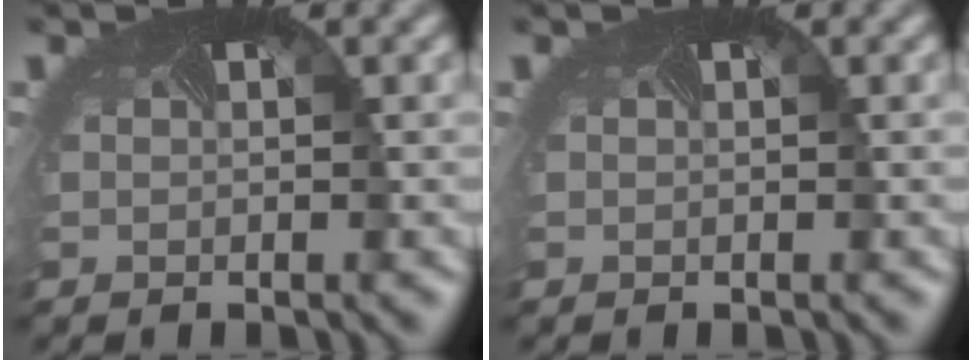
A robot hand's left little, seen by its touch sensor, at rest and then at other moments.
{"total": 0.0}